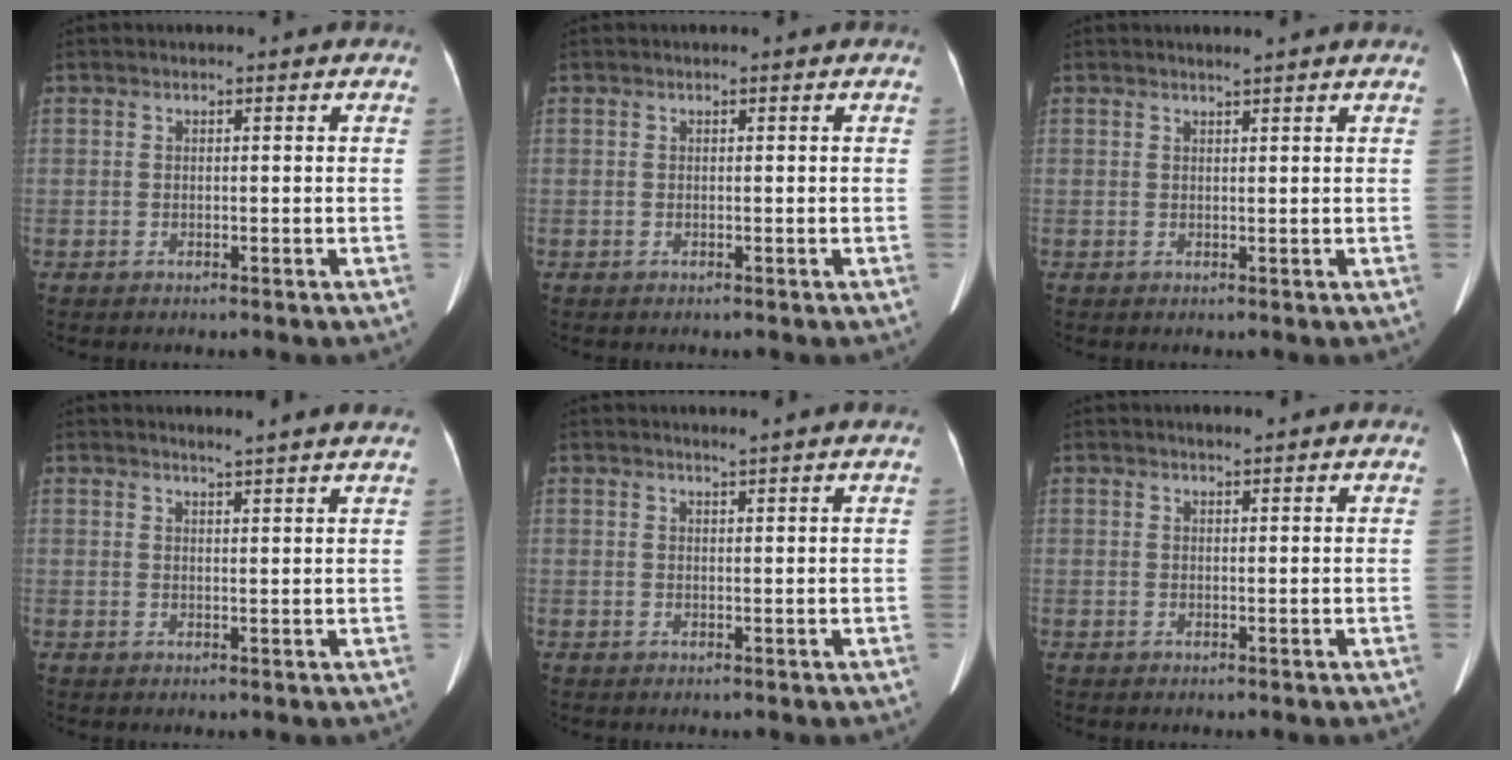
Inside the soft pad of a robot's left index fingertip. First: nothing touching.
{"total": 0.0}
{"total": 1.6, "force": [1.5, -0.4, 0.5], "torque": [-0.015, 0.003, 0.026]}
{"total": 6.3, "force": [5.8, -0.6, 2.4], "torque": [-0.034, 0.004, 0.057]}
{"total": 2.5, "force": [2.2, -0.6, 0.8], "torque": [-0.018, 0.001, 0.030]}
{"total": 2.6, "force": [2.4, 0.2, 0.9], "torque": [-0.015, 0.013, 0.029]}